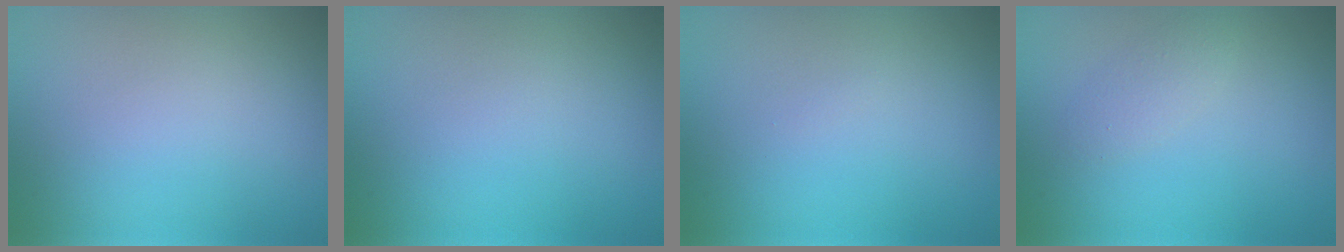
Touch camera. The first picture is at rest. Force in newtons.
{"total": 0.0}
{"total": 0.0}
{"total": 1.3, "press": 1.3, "slide": 0.1}